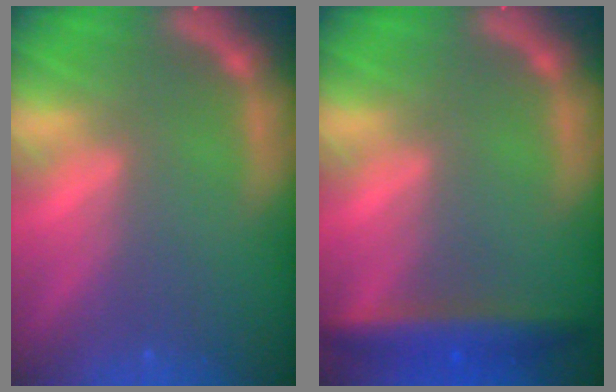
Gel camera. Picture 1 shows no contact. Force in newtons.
{"total": 4.5}